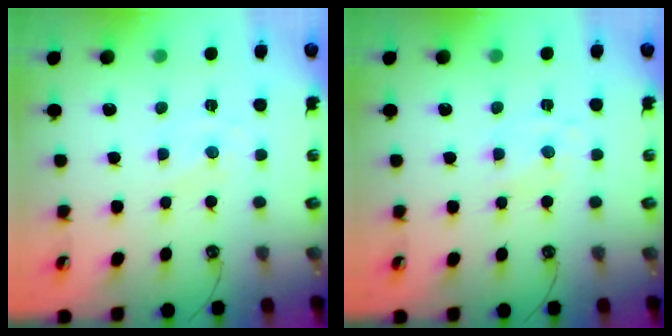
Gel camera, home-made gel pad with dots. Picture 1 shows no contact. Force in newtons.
{"total": 1.5, "press": 1.4, "slide": 0.3}